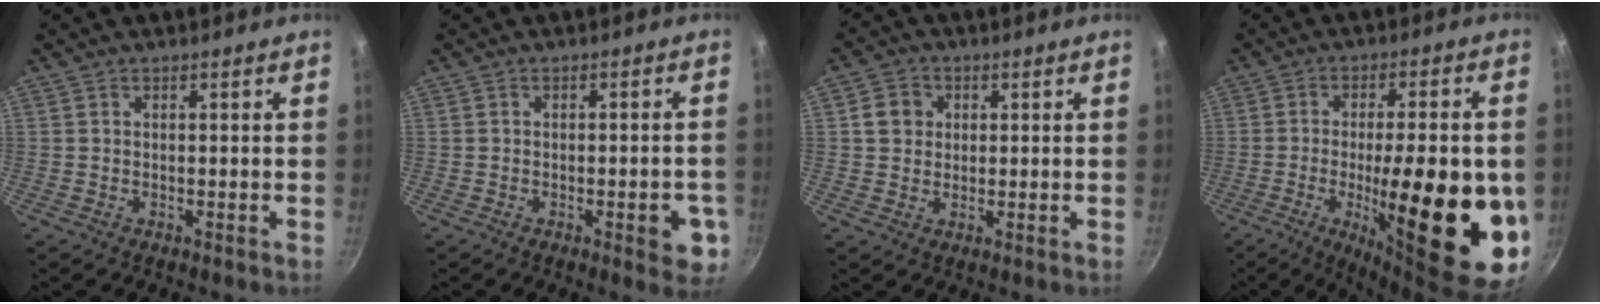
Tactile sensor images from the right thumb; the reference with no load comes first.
{"total": 6.2, "force": [-2.2, 2.2, 5.4], "torque": [-0.049, 0.006, -0.026]}
{"total": 4.6, "force": [0.9, 4.1, 1.7], "torque": [-0.008, 0.007, 0.009]}
{"total": 26.9, "force": [-4.9, 8.3, 25.2], "torque": [-0.337, -0.007, -0.063]}